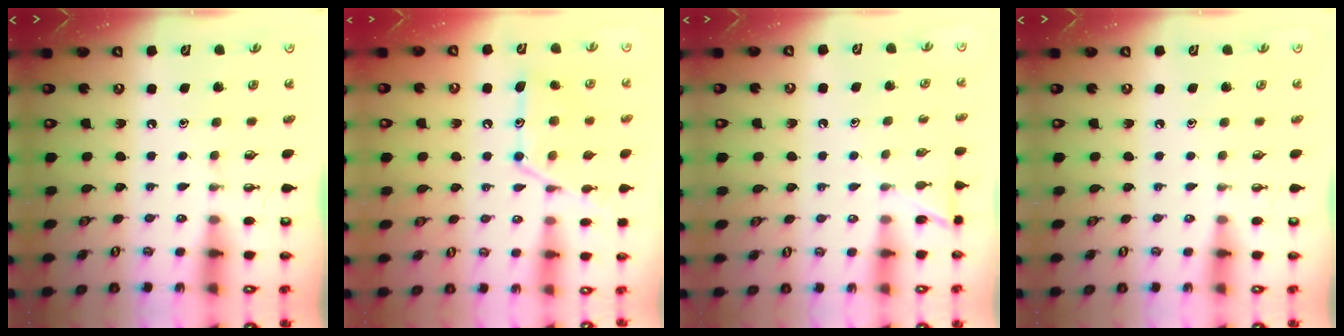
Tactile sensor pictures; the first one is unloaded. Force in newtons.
{"total": 13.6, "press": 13.6, "slide": 1.2}
{"total": 5.7, "press": 5.7, "slide": 0.5}
{"total": 0.0}